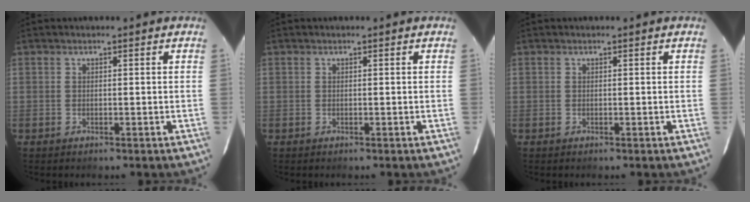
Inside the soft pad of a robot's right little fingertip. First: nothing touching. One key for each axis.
{"total": 0.0}
{"total": 0.0}